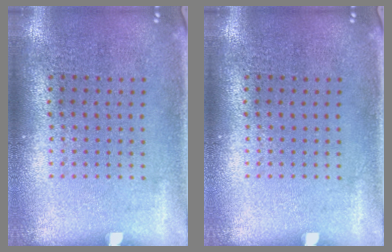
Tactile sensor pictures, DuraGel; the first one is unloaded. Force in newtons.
{"total": 0.0}